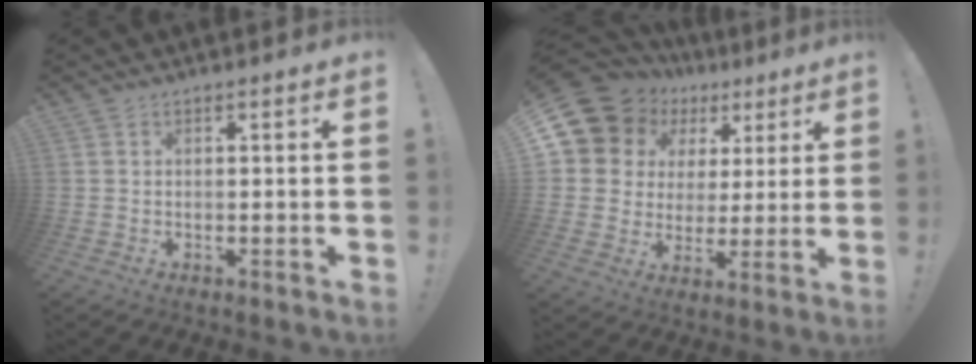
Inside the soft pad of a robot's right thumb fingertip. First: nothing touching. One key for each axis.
{"total": 13.5, "fx": 7.9, "fy": 10.0, "fz": 4.5, "tx": -0.086, "ty": -0.054, "tz": 0.165}